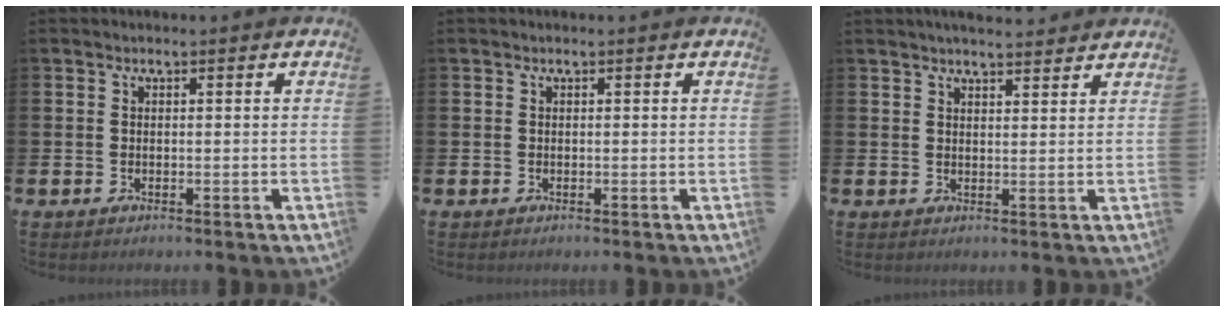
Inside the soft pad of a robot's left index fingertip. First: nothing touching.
{"total": 0.0}
{"total": 3.2, "force": [3.2, 0.2, 0.4], "torque": [-0.015, -0.012, 0.058]}